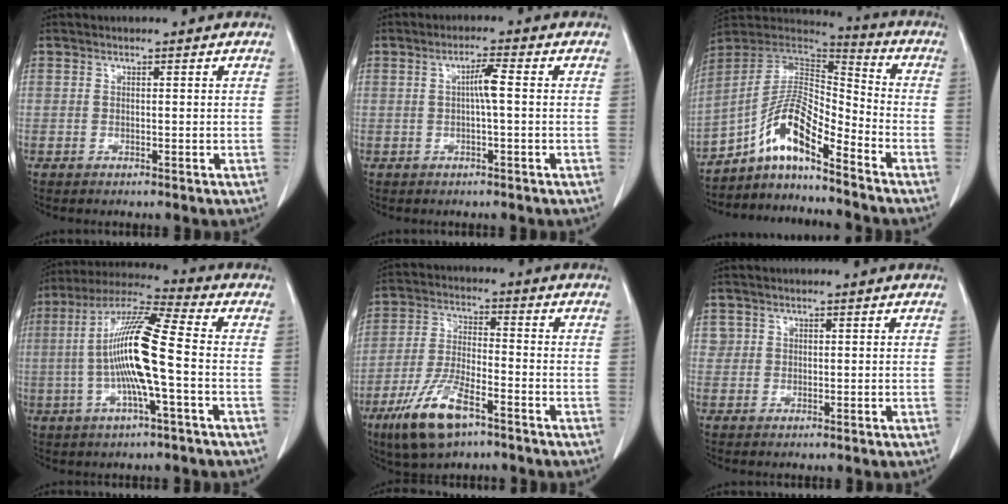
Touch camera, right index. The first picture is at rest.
{"total": 3.0, "force": [0.1, 0.1, 3.0], "torque": [-0.056, 0.004, 0.001]}
{"total": 11.4, "force": [-7.7, 2.1, 8.2], "torque": [-0.160, 0.020, -0.140]}
{"total": 13.6, "force": [-1.3, 0.6, 13.6], "torque": [-0.264, 0.010, -0.032]}
{"total": 10.9, "force": [-6.4, 3.0, 8.2], "torque": [-0.179, -0.017, -0.117]}
{"total": 1.0, "force": [0.4, 1.0, 0.0], "torque": [0.012, 0.002, 0.001]}